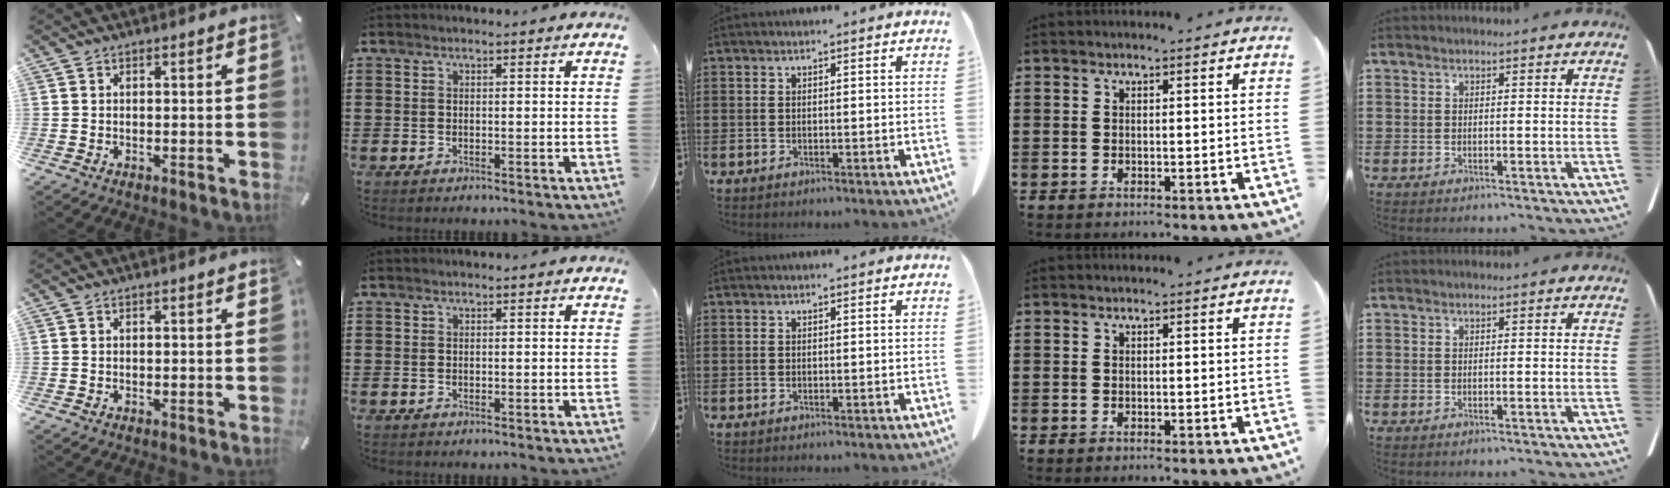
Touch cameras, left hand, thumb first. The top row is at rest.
{}